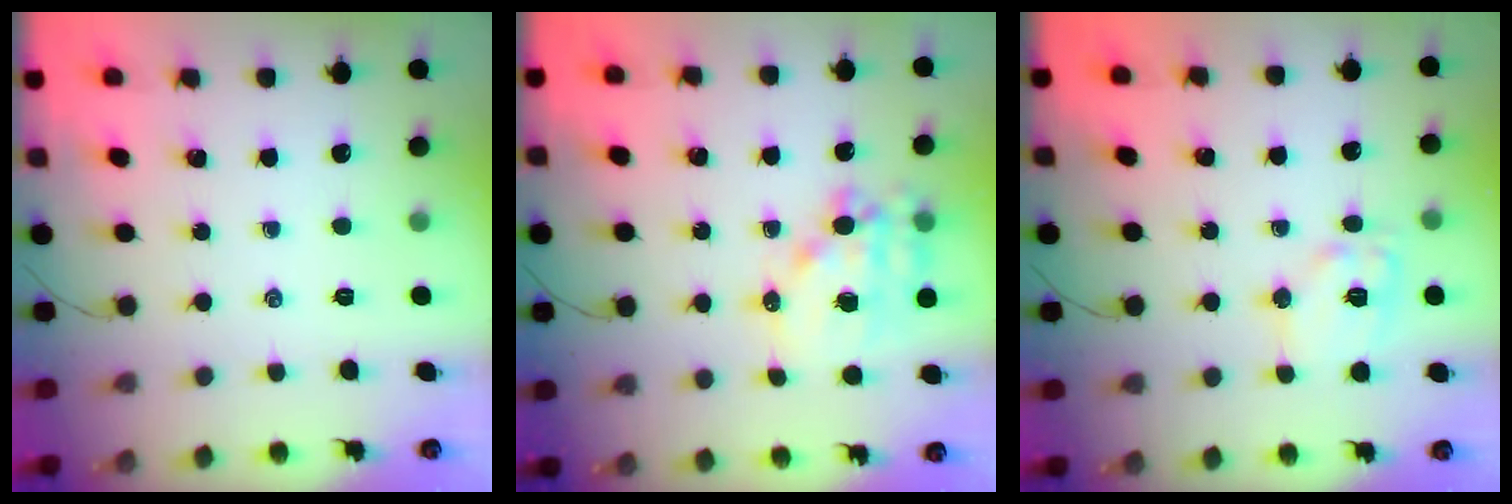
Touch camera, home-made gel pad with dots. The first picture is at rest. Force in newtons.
{"total": 14.0, "press": 13.6, "slide": 3.1}
{"total": 10.8, "press": 10.6, "slide": 1.5}